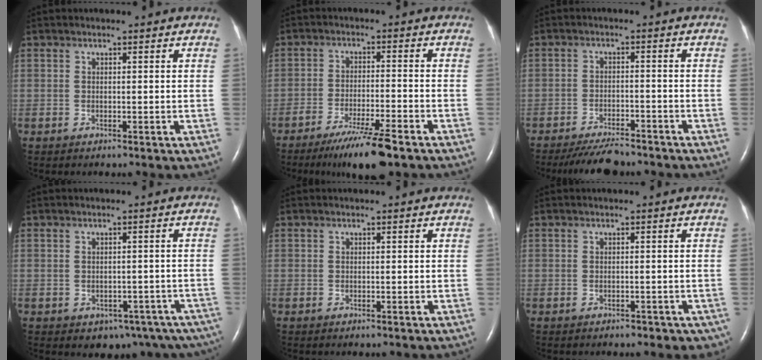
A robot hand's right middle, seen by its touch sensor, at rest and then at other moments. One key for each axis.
{"total": 8.8, "fx": -6.3, "fy": 0.1, "fz": 6.2, "tx": -0.109, "ty": -0.023, "tz": -0.107}
{"total": 6.9, "fx": -6.2, "fy": 1.4, "fz": 2.6, "tx": -0.046, "ty": -0.017, "tz": -0.102}
{"total": 9.7, "fx": -6.4, "fy": 6.1, "fz": 3.9, "tx": -0.034, "ty": 0.008, "tz": -0.069}
{"total": 0.0}
{"total": 4.1, "fx": -3.1, "fy": 2.2, "fz": 1.6, "tx": -0.008, "ty": 0.003, "tz": -0.028}